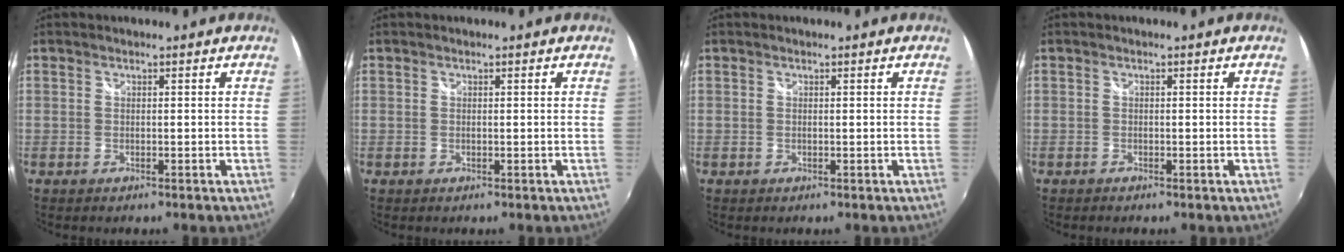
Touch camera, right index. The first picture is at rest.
{"total": 0.0}
{"total": 0.0}
{"total": 0.5, "force": [-0.5, 0.1, 0.0], "torque": [-0.002, -0.004, -0.012]}